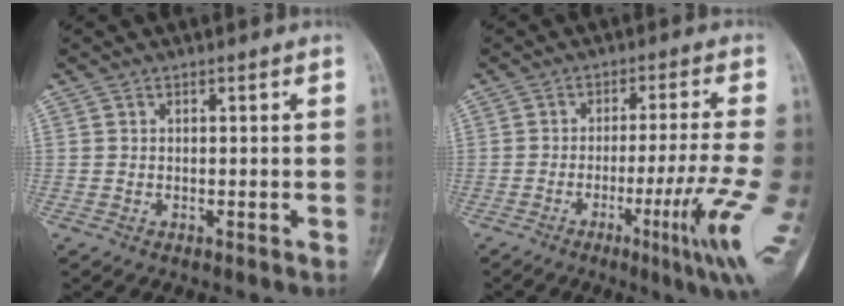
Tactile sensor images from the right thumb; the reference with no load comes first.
{"total": 12.3, "force": [-3.9, -0.3, 11.6], "torque": [-0.184, -0.010, -0.062]}